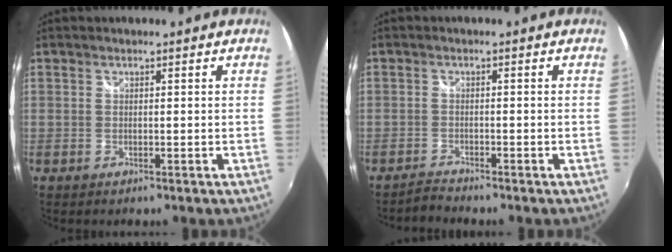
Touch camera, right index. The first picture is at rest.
{"total": 1.9, "force": [-1.9, 0.1, -0.2], "torque": [-0.005, -0.002, -0.042]}